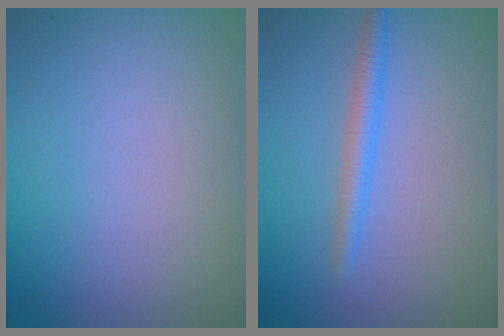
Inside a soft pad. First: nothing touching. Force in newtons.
{"total": 1.8, "press": 1.8, "slide": 0.2}